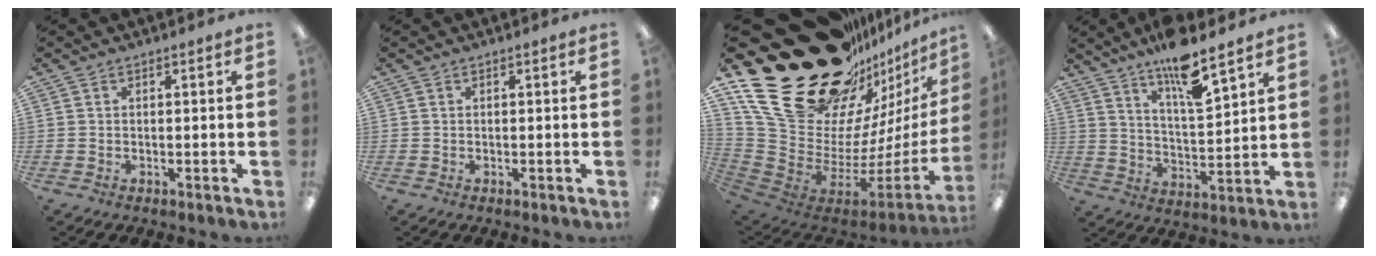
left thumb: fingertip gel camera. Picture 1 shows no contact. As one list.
[{"total": 0.0}, {"total": 37.0, "force": [22.0, 20.2, 21.8], "torque": [-0.325, -0.177, 0.462]}, {"total": 12.0, "force": [9.6, 2.1, 6.9], "torque": [-0.121, -0.059, 0.163]}]